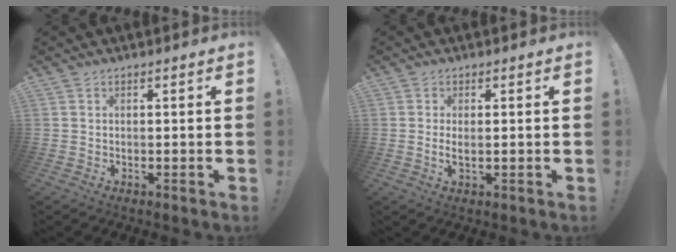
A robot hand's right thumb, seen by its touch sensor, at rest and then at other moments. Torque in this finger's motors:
{"motor_torque": [-0.24, 0.04, -0.21, 0.32, 0.12]}